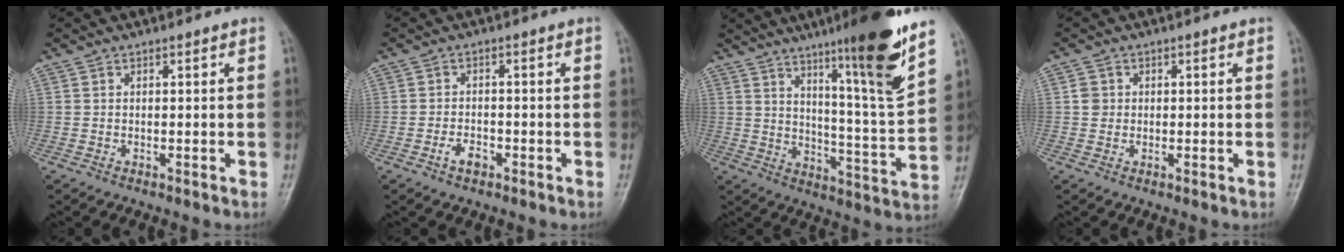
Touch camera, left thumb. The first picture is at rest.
{"total": 2.7, "force": [-1.5, 1.6, 1.7], "torque": [-0.028, 0.010, -0.026]}
{"total": 17.5, "force": [10.9, 0.7, 13.6], "torque": [-0.189, -0.066, 0.169]}
{"total": 2.0, "force": [0.2, 1.9, 0.6], "torque": [0.000, 0.003, 0.003]}